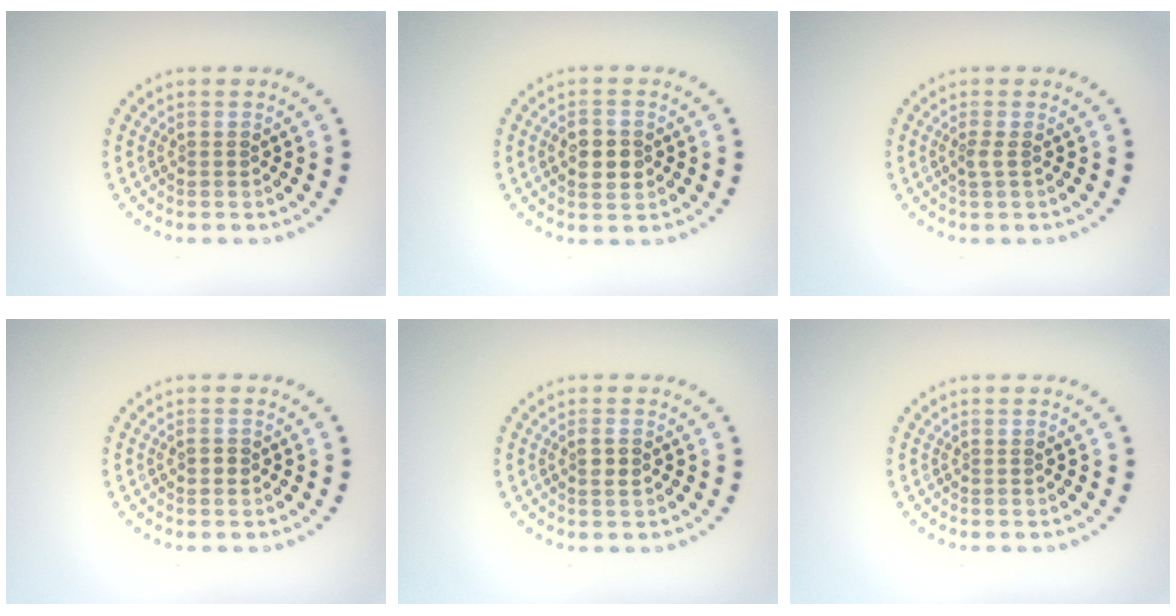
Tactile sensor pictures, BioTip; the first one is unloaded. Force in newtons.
{"total": 2.9, "press": 2.9, "slide": 0.1}
{"total": 0.9, "press": 0.6, "slide": 0.7}
{"total": 0.9, "press": 0.9, "slide": 0.2}
{"total": 1.2, "press": 1.1, "slide": 0.5}
{"total": 0.0}